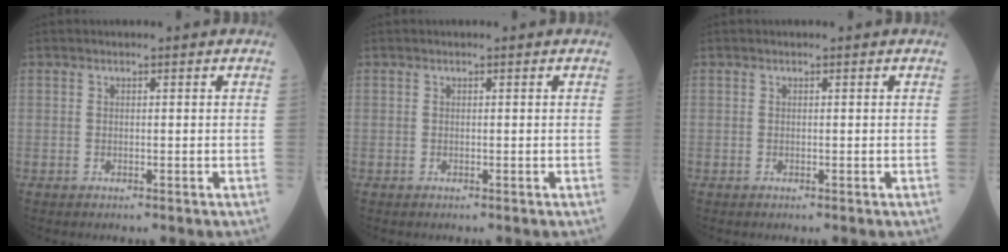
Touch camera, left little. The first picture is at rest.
{"total": 0.0}
{"total": 0.0}